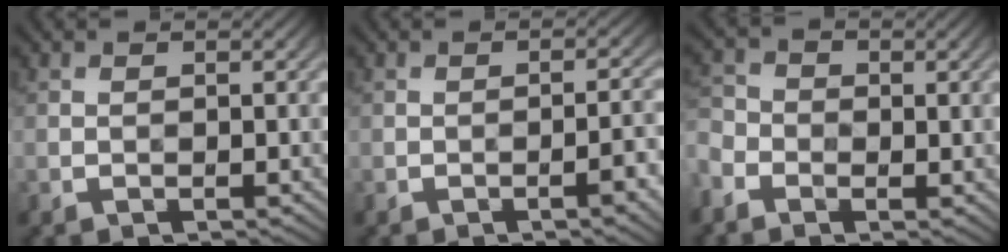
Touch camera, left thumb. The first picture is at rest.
{"total": 3.2, "force": [-1.4, 0.5, 2.9], "torque": [-0.039, 0.010, -0.024]}
{"total": 4.0, "force": [-2.0, 2.9, 1.9], "torque": [-0.062, -0.004, -0.051]}